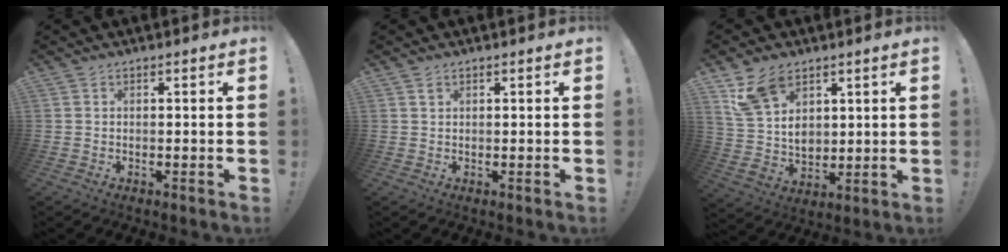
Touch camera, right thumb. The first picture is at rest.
{"total": 0.6, "force": [0.5, 0.3, 0.3], "torque": [0.004, -0.004, 0.008]}
{"total": 12.4, "force": [7.4, 8.3, 5.5], "torque": [-0.100, -0.034, 0.148]}